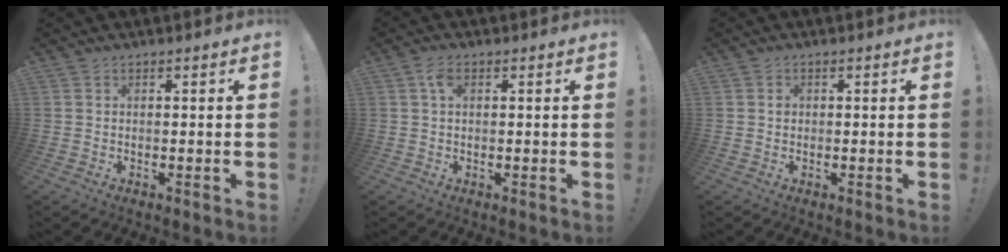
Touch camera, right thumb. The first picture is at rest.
{"total": 3.4, "force": [1.1, 1.9, 2.6], "torque": [-0.049, 0.003, 0.019]}
{"total": 0.7, "force": [-0.1, 0.7, 0.2], "torque": [0.001, 0.002, -0.002]}